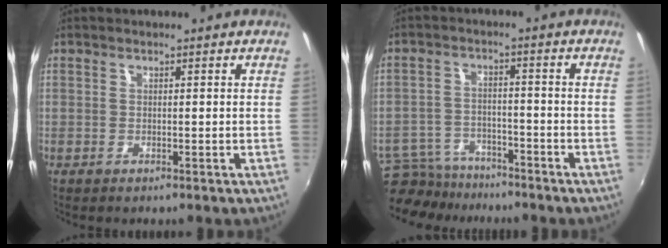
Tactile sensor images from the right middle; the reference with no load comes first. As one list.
[{"total": 11.5, "force": [-10.0, 4.5, 3.3], "torque": [-0.096, -0.002, -0.162]}]